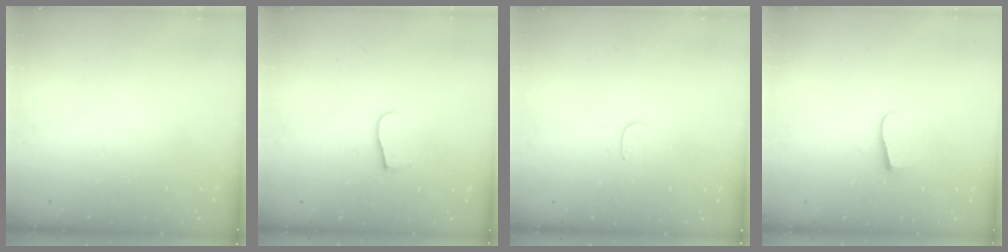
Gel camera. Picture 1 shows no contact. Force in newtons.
{"total": 5.4, "press": 5.4, "slide": 0.5}
{"total": 3.4, "press": 3.4, "slide": 0.2}
{"total": 5.5, "press": 5.5, "slide": 0.5}